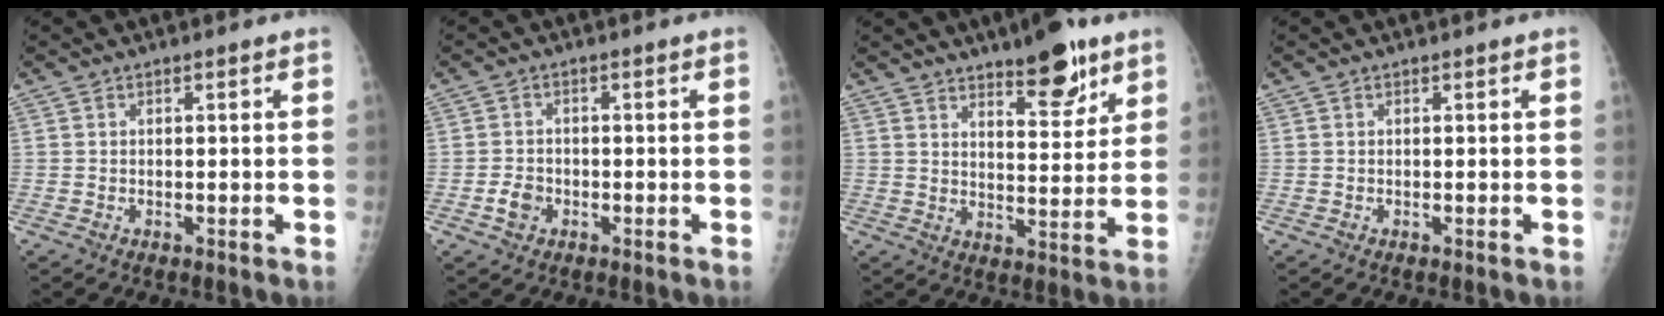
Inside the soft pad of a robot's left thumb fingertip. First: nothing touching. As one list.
[{"total": 2.7, "force": [-1.2, 1.8, 1.6], "torque": [-0.030, 0.005, -0.023]}, {"total": 10.7, "force": [7.2, 3.6, 7.0], "torque": [-0.074, -0.046, 0.108]}, {"total": 0.0}]